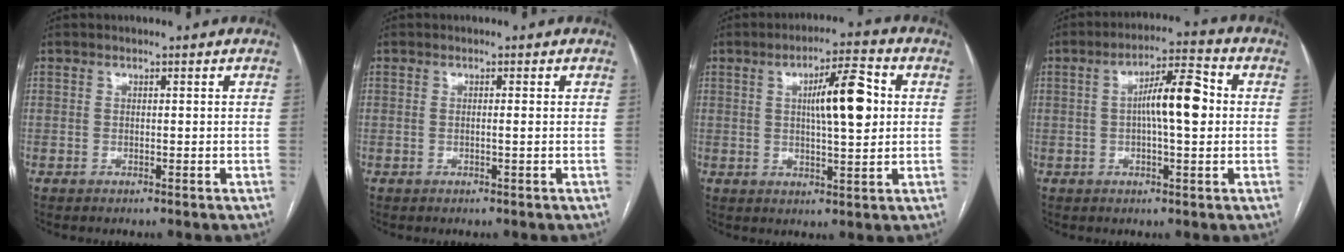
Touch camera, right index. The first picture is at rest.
{"total": 0.7, "force": [0.0, -0.2, 0.7], "torque": [-0.011, 0.001, 0.002]}
{"total": 9.4, "force": [1.7, 1.7, 9.1], "torque": [-0.147, 0.013, 0.028]}
{"total": 8.8, "force": [0.5, 1.7, 8.6], "torque": [-0.148, 0.021, 0.005]}